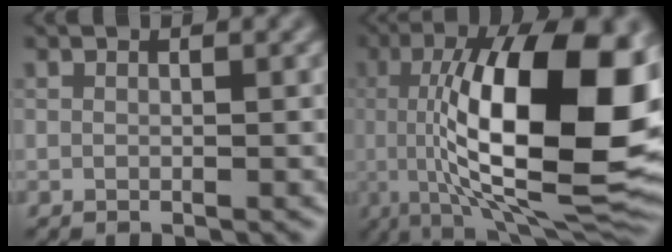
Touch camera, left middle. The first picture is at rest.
{"total": 17.4, "force": [1.3, 5.9, 16.3], "torque": [-0.238, 0.018, 0.017]}